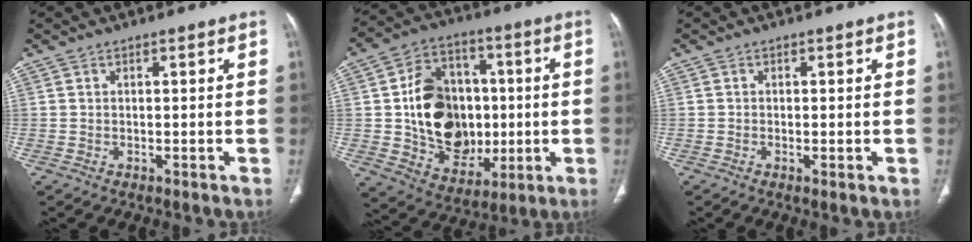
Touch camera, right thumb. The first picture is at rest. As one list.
[{"total": 20.1, "force": [-0.4, 15.2, 13.0], "torque": [-0.170, 0.014, 0.010]}, {"total": 1.0, "force": [-0.2, 0.2, 0.9], "torque": [-0.024, -0.004, -0.006]}]